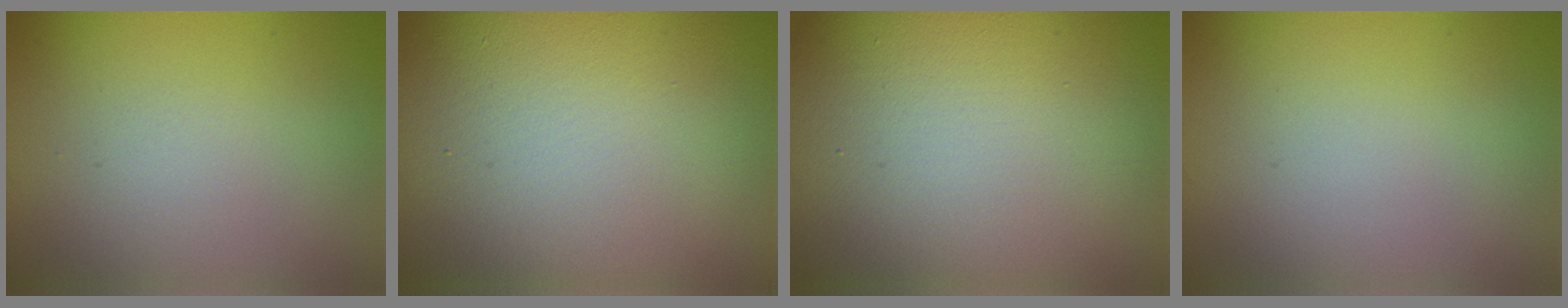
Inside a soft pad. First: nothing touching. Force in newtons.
{"total": 26.9, "press": 26.9, "slide": 1.3}
{"total": 23.4, "press": 23.3, "slide": 1.4}
{"total": 0.0}